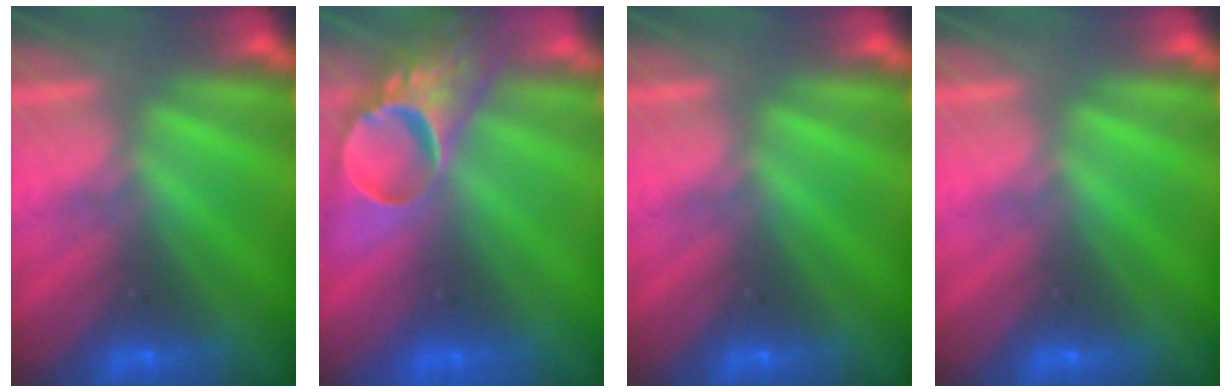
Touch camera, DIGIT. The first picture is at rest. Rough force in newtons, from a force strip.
{"total": 7.8}
{"total": 0.0}
{"total": 0.0}